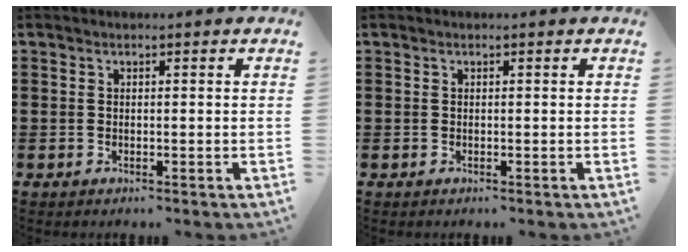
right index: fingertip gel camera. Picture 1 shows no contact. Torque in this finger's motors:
{"motor_torque": [0.00, 0.00, 0.00, 0.00]}